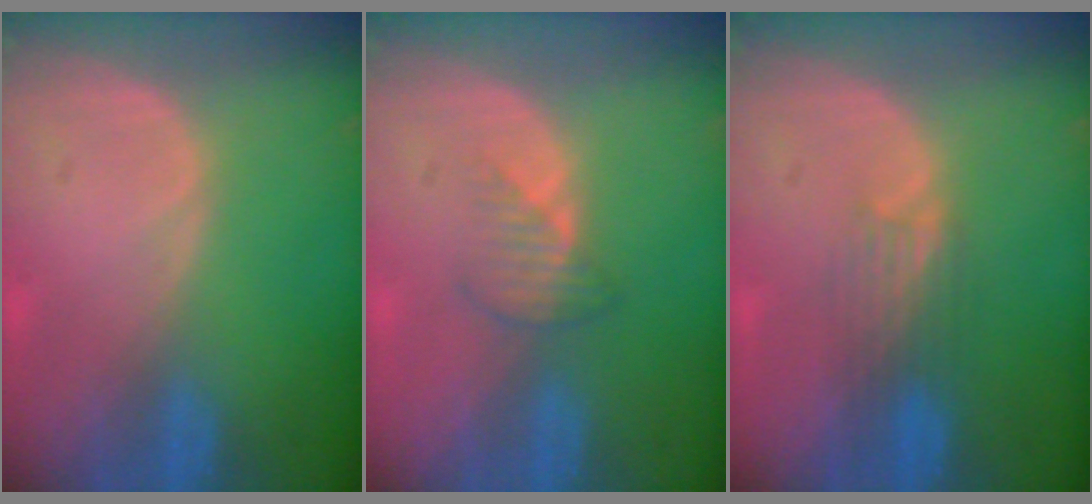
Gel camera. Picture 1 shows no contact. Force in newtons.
{"total": 2.5, "press": 2.5, "slide": 0.2}
{"total": 3.5, "press": 3.1, "slide": 1.6}